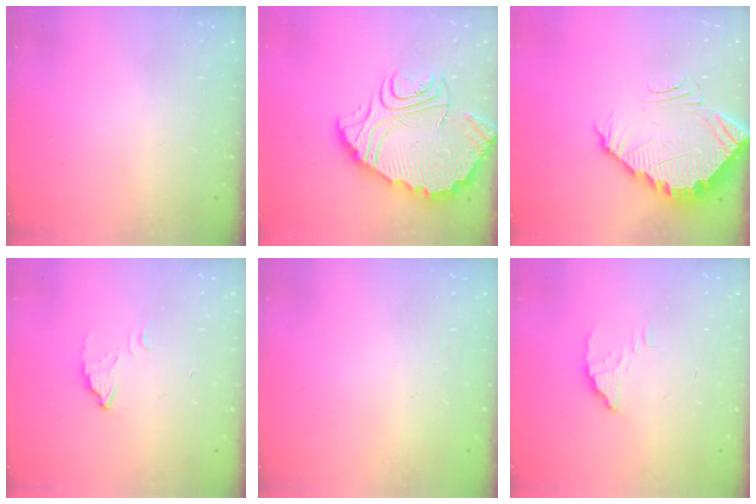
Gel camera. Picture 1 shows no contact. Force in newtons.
{"total": 13.0, "press": 12.9, "slide": 1.2}
{"total": 3.8, "press": 3.8, "slide": 0.2}
{"total": 3.4, "press": 3.4, "slide": 0.3}
{"total": 2.2, "press": 2.2, "slide": 0.1}
{"total": 2.6, "press": 2.5, "slide": 0.3}